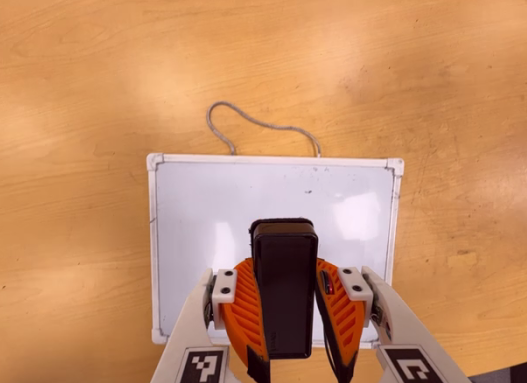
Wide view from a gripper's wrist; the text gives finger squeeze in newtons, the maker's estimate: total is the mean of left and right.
{"total": 8.3, "left": 6.9, "right": 9.7}